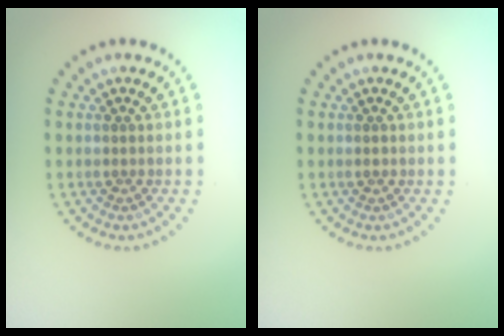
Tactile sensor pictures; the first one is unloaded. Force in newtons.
{"total": 0.8, "press": 0.8, "slide": 0.0}